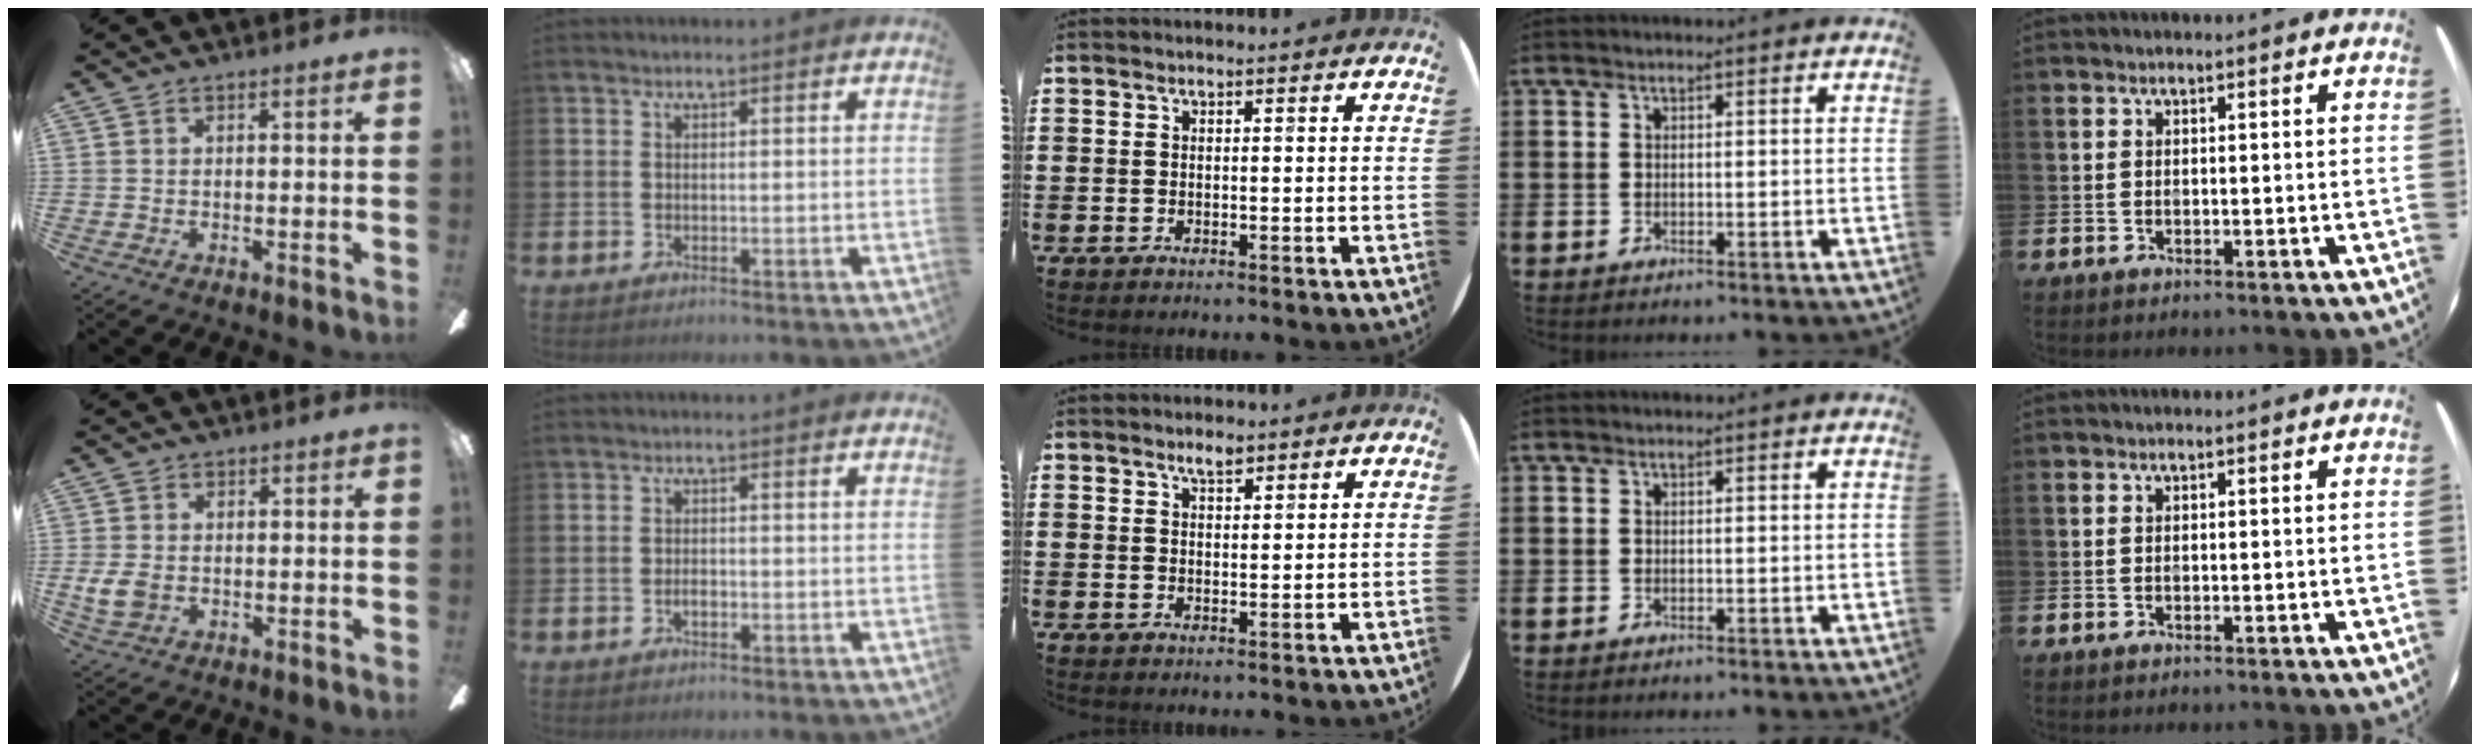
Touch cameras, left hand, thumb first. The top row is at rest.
{"thumb": {"total": 4.9, "force": [-0.5, 3.6, 3.3], "torque": [-0.082, 0.000, -0.011]}, "index": {"total": 1.3, "force": [-0.5, 0.7, 1.0], "torque": [-0.019, 0.001, -0.011]}, "middle": {"total": 2.1, "force": [1.9, 0.7, 0.8], "torque": [-0.017, 0.004, 0.034]}}